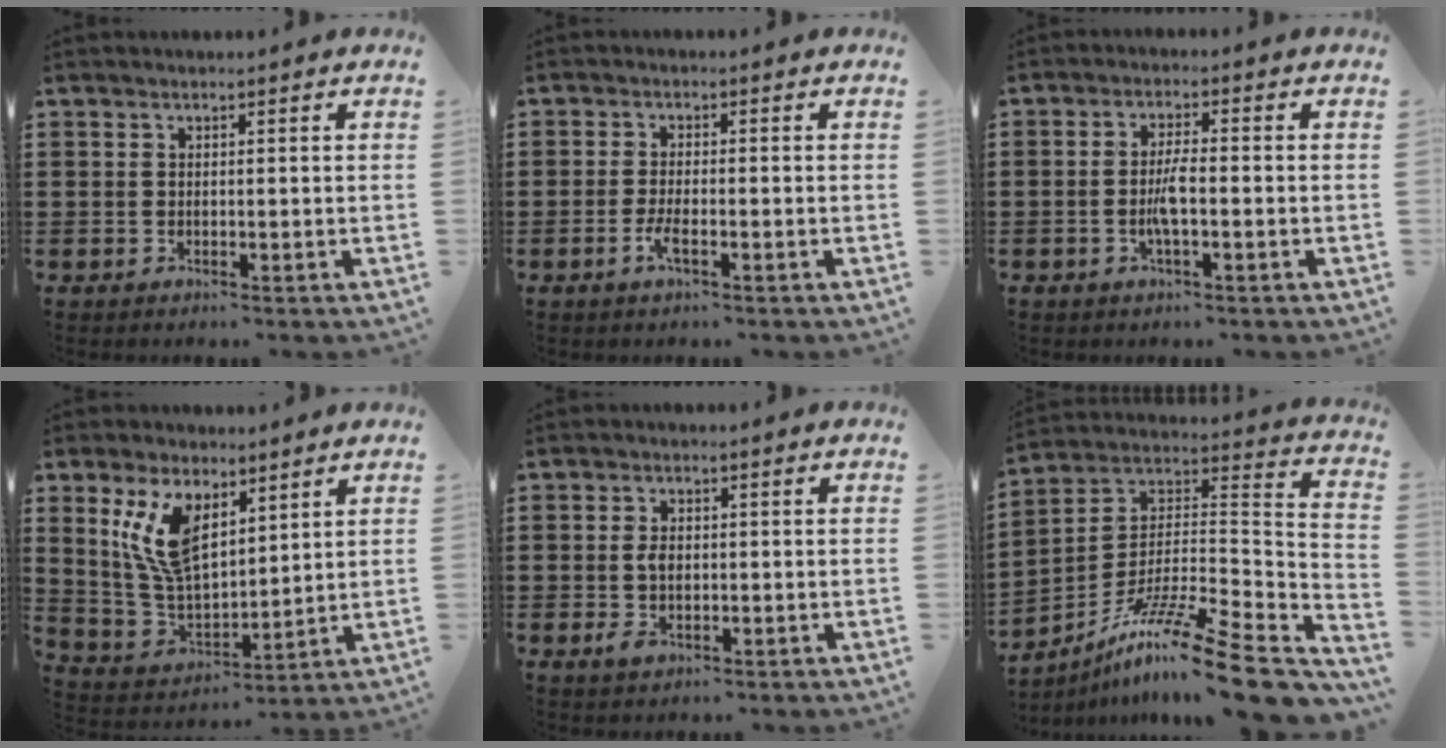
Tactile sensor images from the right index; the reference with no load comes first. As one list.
[{"total": 2.7, "force": [-1.2, 0.6, 2.4], "torque": [-0.056, -0.007, -0.025]}, {"total": 3.5, "force": [-0.9, 0.6, 3.3], "torque": [-0.074, -0.004, -0.021]}, {"total": 10.5, "force": [5.0, 5.2, 7.7], "torque": [-0.183, -0.008, 0.091]}, {"total": 3.1, "force": [-0.4, 1.9, 2.4], "torque": [-0.054, 0.001, -0.011]}, {"total": 15.1, "force": [-11.1, 0.8, 10.2], "torque": [-0.167, 0.011, -0.204]}]